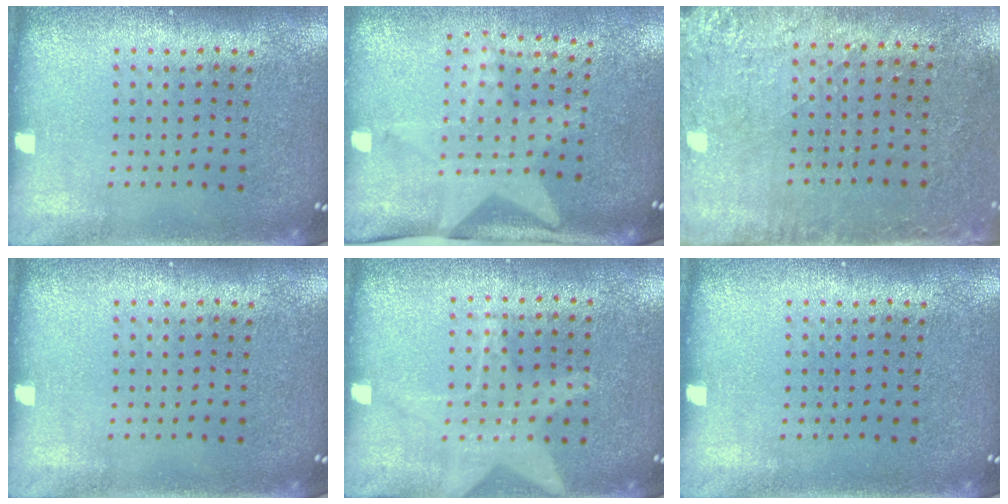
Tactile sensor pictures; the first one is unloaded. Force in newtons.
{"total": 2.1, "press": 1.5, "slide": 1.4}
{"total": 2.8, "press": 2.3, "slide": 1.6}
{"total": 0.0}
{"total": 1.1, "press": 0.9, "slide": 0.6}
{"total": 0.0}